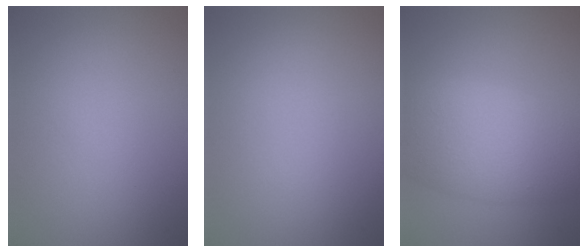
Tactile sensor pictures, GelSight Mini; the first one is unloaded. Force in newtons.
{"total": 0.0}
{"total": 7.0, "press": 7.0, "slide": 0.1}